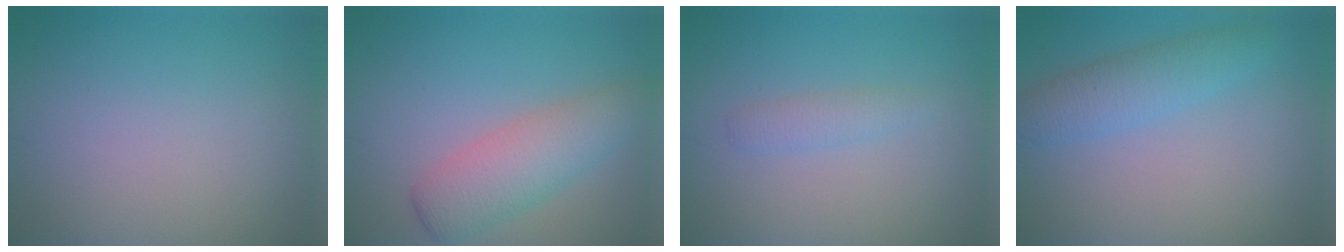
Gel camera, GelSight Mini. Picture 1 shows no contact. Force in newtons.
{"total": 4.6, "press": 4.6, "slide": 0.1}
{"total": 1.3, "press": 1.3, "slide": 0.0}
{"total": 3.3, "press": 3.3, "slide": 0.0}